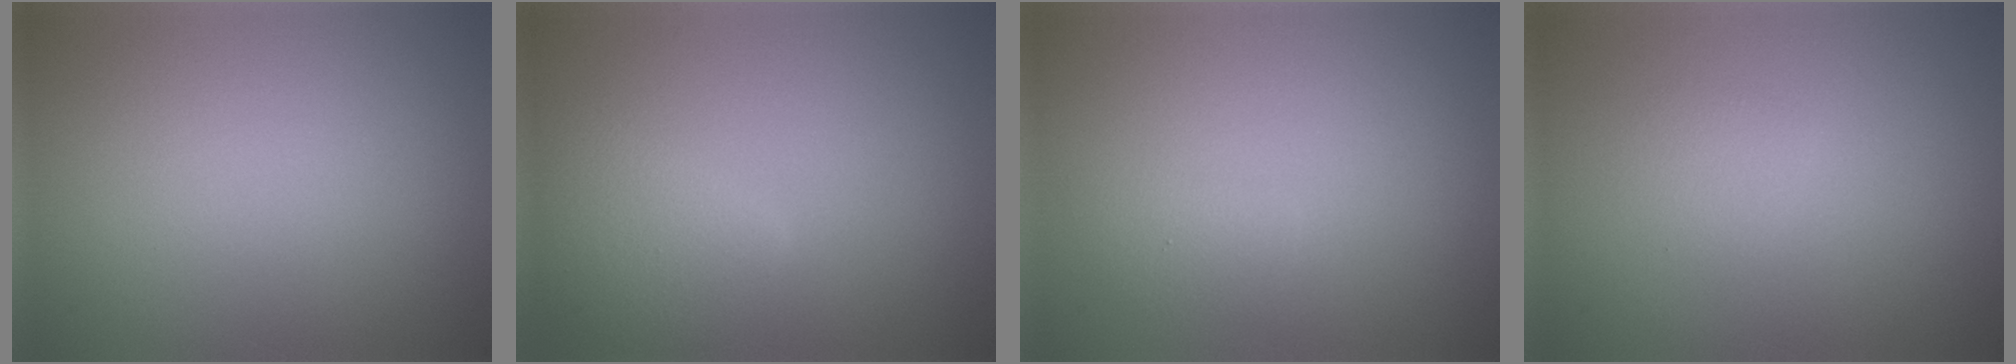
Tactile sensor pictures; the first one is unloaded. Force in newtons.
{"total": 3.4, "press": 3.4, "slide": 0.1}
{"total": 1.3, "press": 1.3, "slide": 0.1}
{"total": 1.0, "press": 1.0, "slide": 0.1}